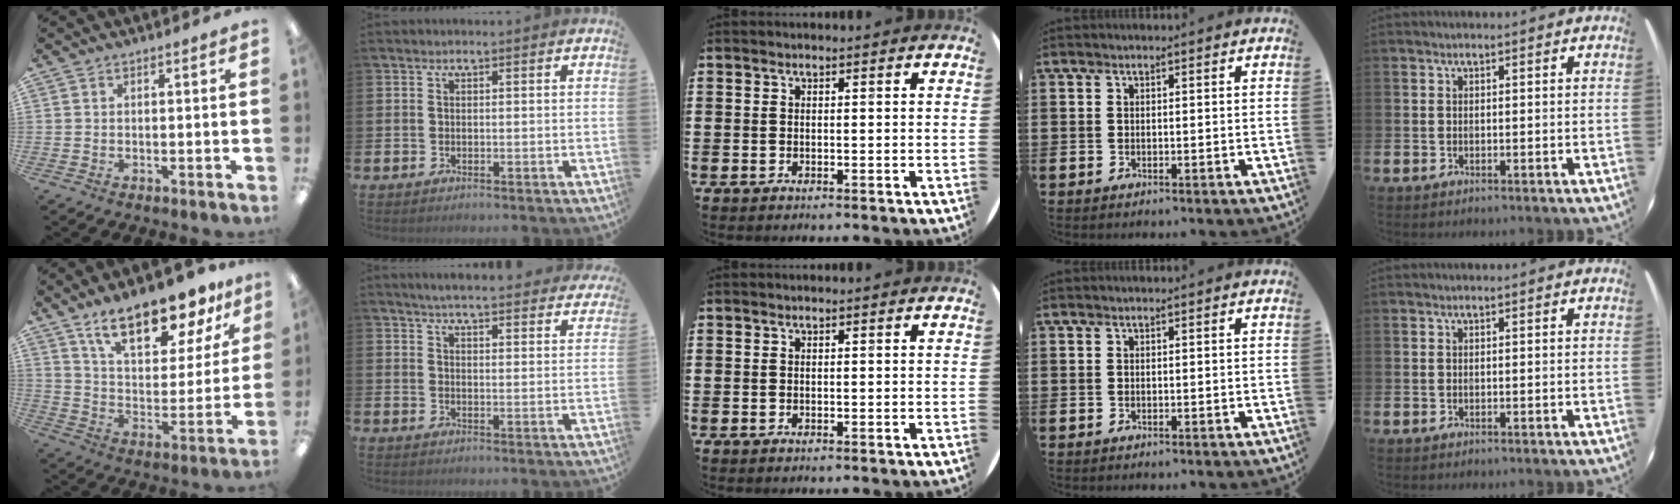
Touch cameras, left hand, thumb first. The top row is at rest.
{"thumb": {"total": 18.8, "force": [13.8, 7.4, 10.4], "torque": [-0.160, -0.079, 0.233]}, "index": {"total": 5.1, "force": [4.9, 0.3, 1.1], "torque": [-0.026, -0.034, 0.085]}}